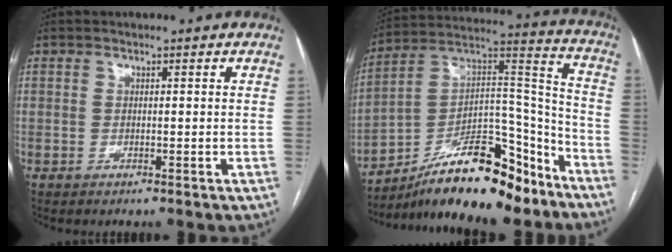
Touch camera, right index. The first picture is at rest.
{"total": 20.5, "force": [-15.5, 5.8, 12.2], "torque": [-0.199, 0.041, -0.257]}